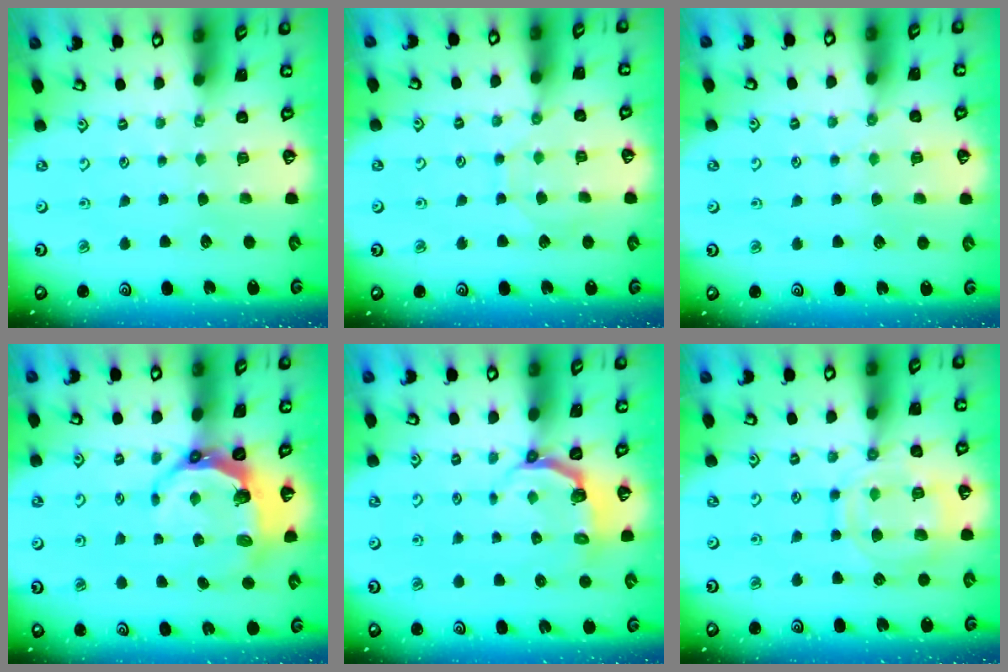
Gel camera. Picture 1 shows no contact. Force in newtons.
{"total": 5.7, "press": 5.7, "slide": 0.5}
{"total": 5.7, "press": 5.7, "slide": 0.6}
{"total": 7.0, "press": 5.6, "slide": 4.2}
{"total": 4.1, "press": 2.7, "slide": 3.0}
{"total": 13.1, "press": 13.1, "slide": 1.2}